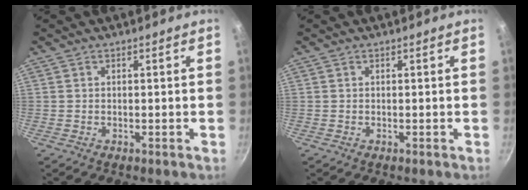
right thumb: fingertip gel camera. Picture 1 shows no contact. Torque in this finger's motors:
{"motor_torque": [-0.46, -0.45, 0.48, -0.01, 0.00]}